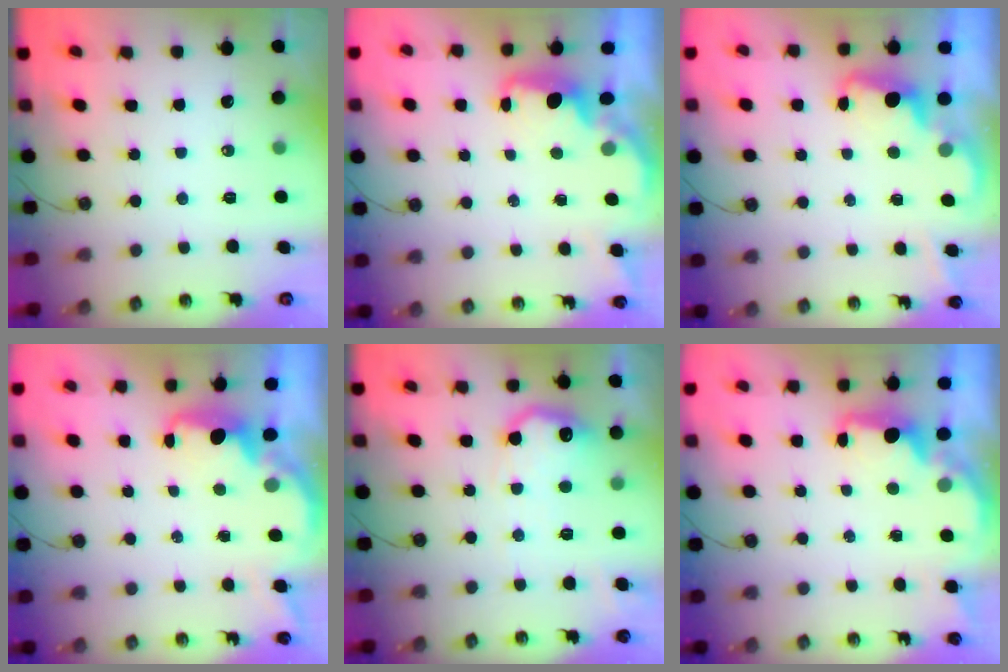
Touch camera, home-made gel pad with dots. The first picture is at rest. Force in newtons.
{"total": 1.6, "press": 1.4, "slide": 0.7}
{"total": 2.1, "press": 2.1, "slide": 0.6}
{"total": 2.4, "press": 2.3, "slide": 0.8}
{"total": 13.6, "press": 13.6, "slide": 0.7}
{"total": 2.5, "press": 2.3, "slide": 0.8}